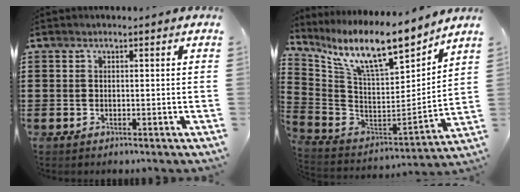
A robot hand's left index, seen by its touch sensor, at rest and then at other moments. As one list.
[{"total": 12.3, "force": [9.4, 2.3, 7.7], "torque": [-0.176, -0.065, 0.159]}]